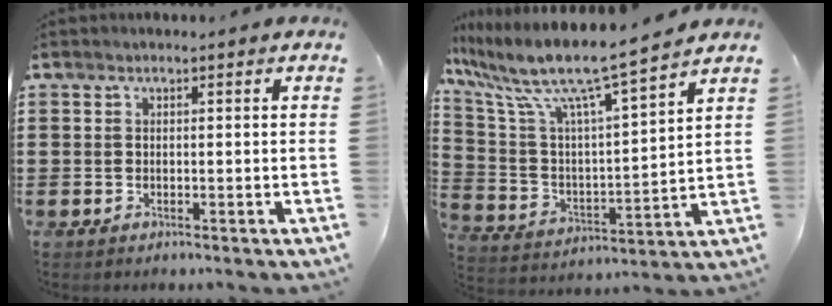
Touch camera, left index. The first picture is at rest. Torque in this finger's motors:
{"motor_torque": [0.46, 0.38, 0.94, 0.21]}